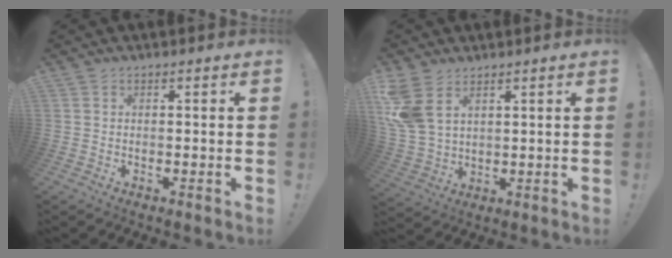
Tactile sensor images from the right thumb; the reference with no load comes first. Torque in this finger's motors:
{"motor_torque": [0.26, 0.32, 0.61, 0.77, 0.36]}